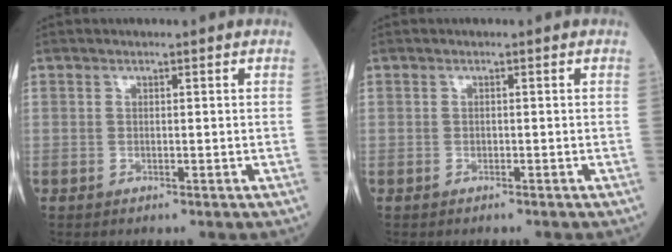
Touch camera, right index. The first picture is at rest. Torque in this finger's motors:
{"motor_torque": [0.17, 0.09, 0.08, 0.00]}